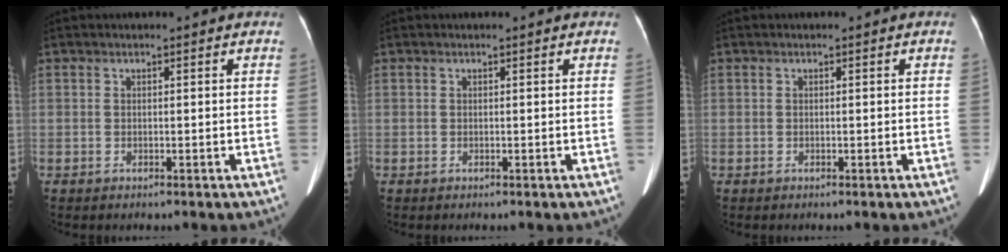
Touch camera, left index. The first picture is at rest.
{"total": 0.9, "force": [0.9, 0.1, 0.2], "torque": [-0.011, 0.008, 0.007]}
{"total": 0.0}